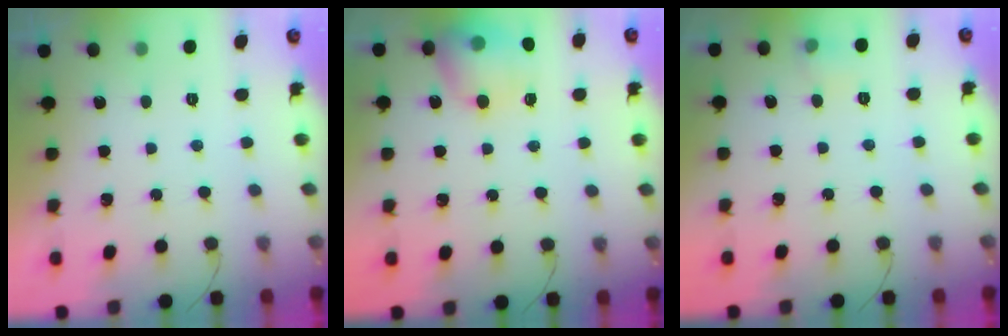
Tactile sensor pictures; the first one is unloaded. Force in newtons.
{"total": 14.0, "press": 13.9, "slide": 1.8}
{"total": 5.1, "press": 4.8, "slide": 1.6}